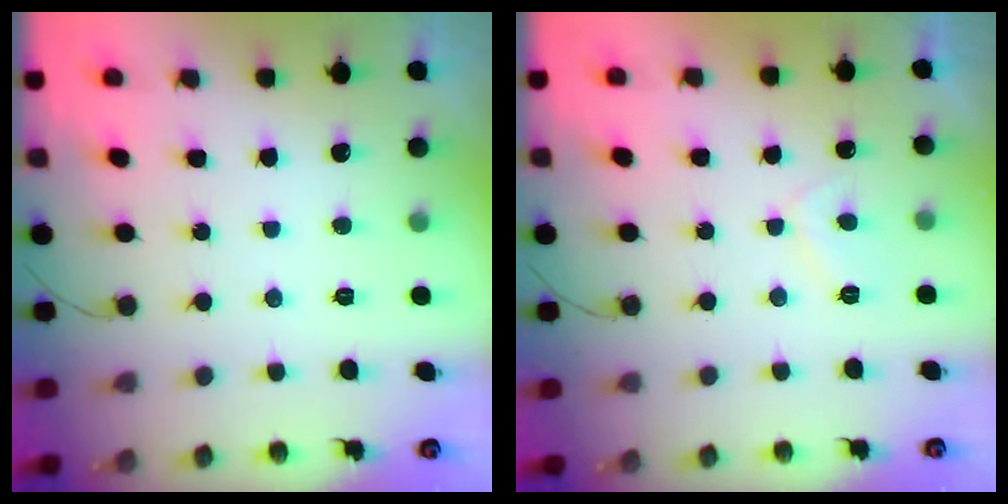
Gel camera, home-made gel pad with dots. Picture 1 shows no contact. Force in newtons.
{"total": 3.4, "press": 3.3, "slide": 0.8}